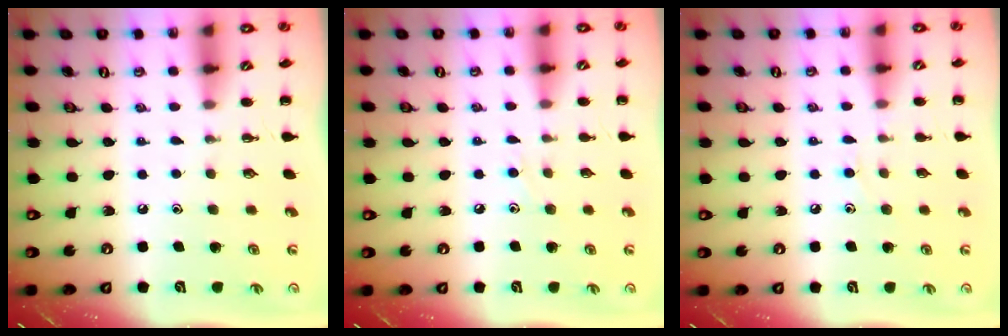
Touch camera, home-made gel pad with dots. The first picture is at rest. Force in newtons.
{"total": 5.6, "press": 5.3, "slide": 1.9}
{"total": 6.4, "press": 6.1, "slide": 2.0}